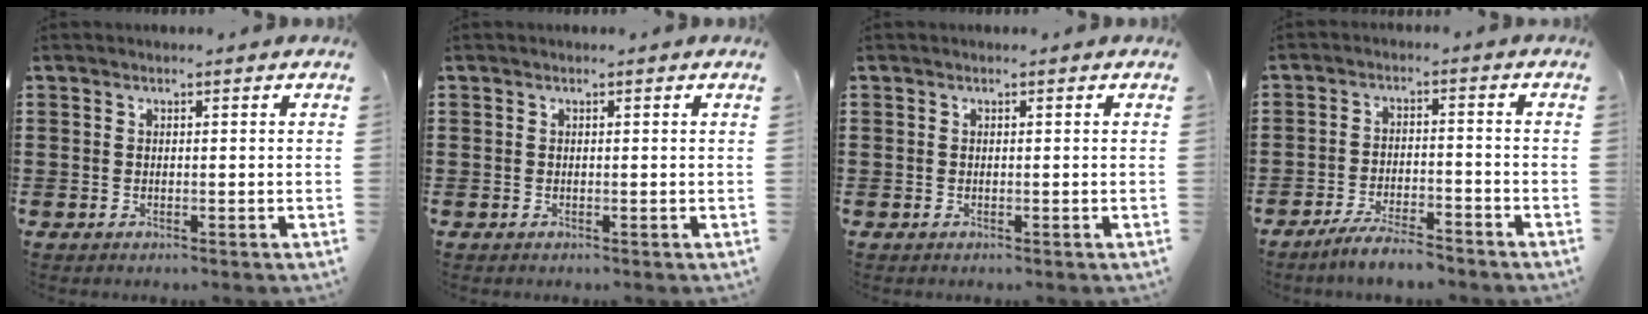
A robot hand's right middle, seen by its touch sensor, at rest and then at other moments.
{"total": 0.0}
{"total": 0.0}
{"total": 4.8, "force": [-4.4, 0.3, 2.0], "torque": [-0.048, -0.005, -0.087]}